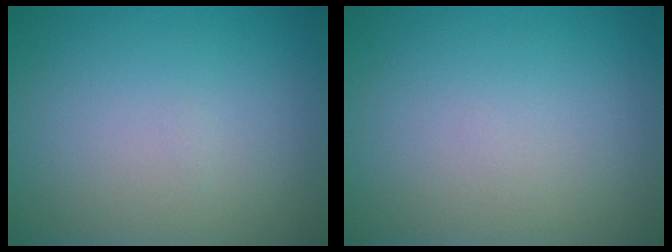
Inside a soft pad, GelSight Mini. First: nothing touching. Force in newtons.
{"total": 0.0}